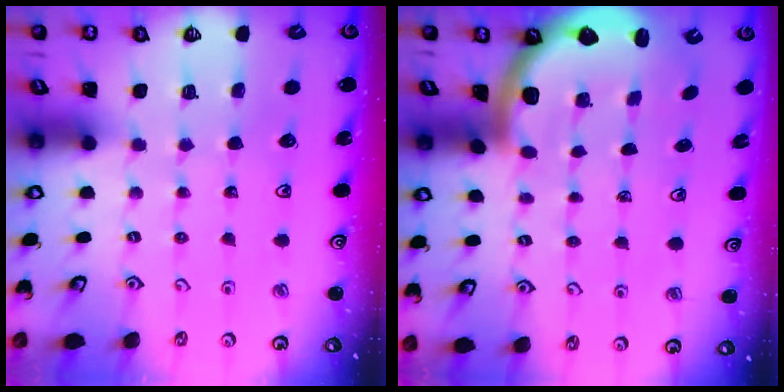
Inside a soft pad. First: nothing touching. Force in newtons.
{"total": 2.8, "press": 2.8, "slide": 0.5}